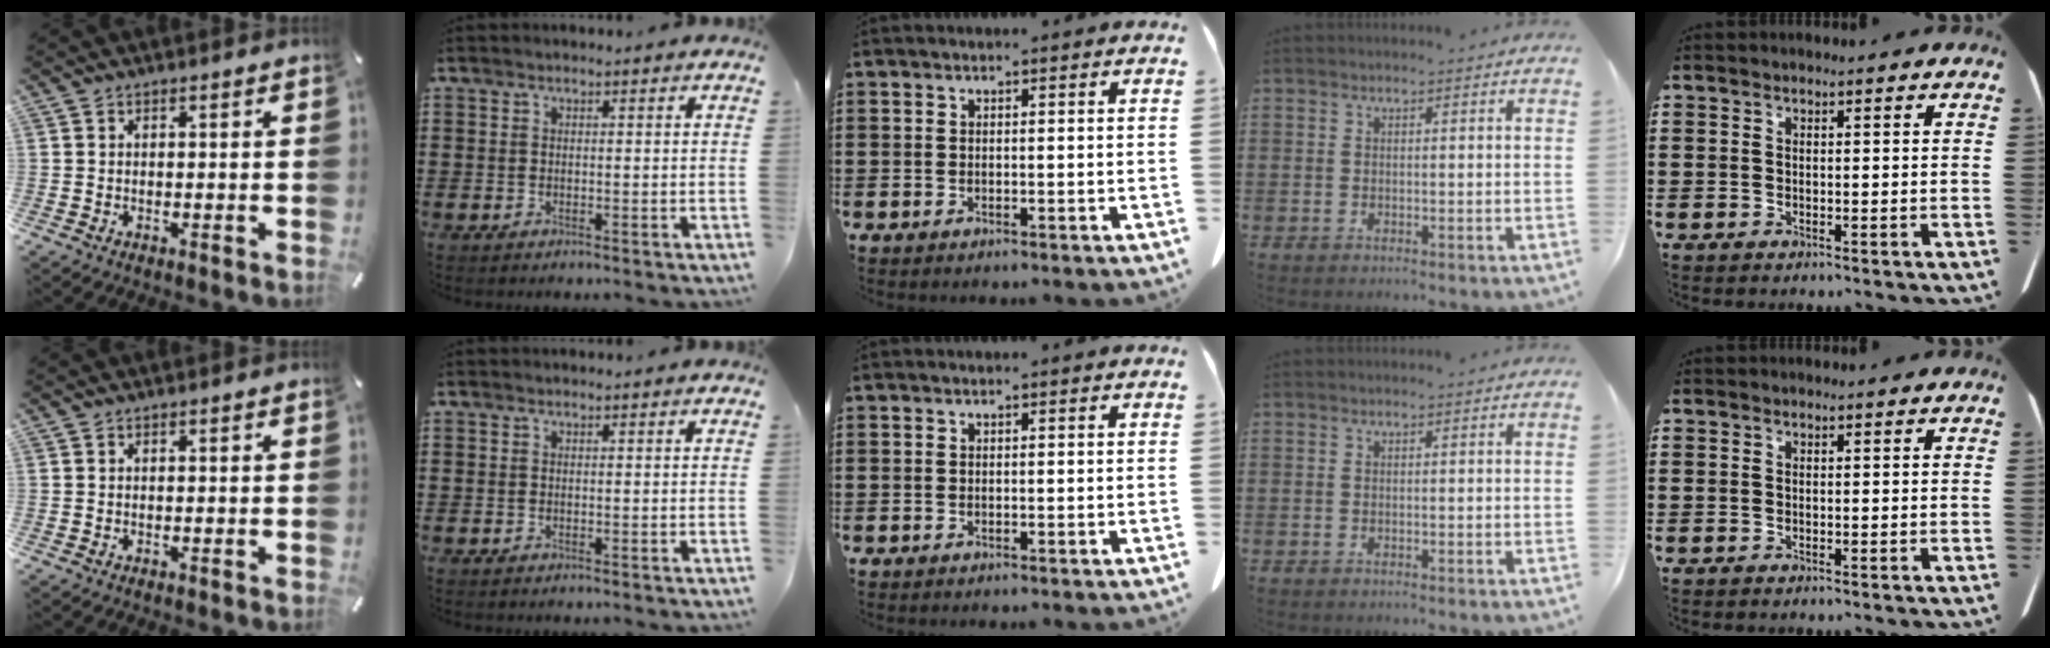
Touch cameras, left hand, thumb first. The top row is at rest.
{}